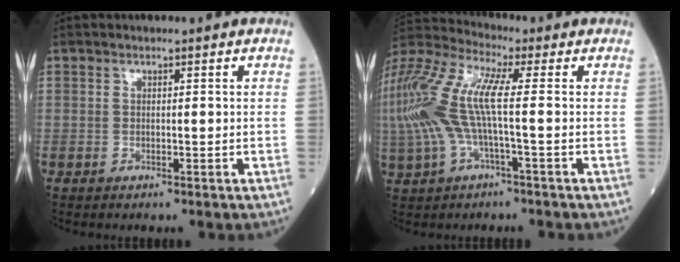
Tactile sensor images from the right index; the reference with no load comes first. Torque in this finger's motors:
{"motor_torque": [1.86, 0.29, 0.56, 0.21]}